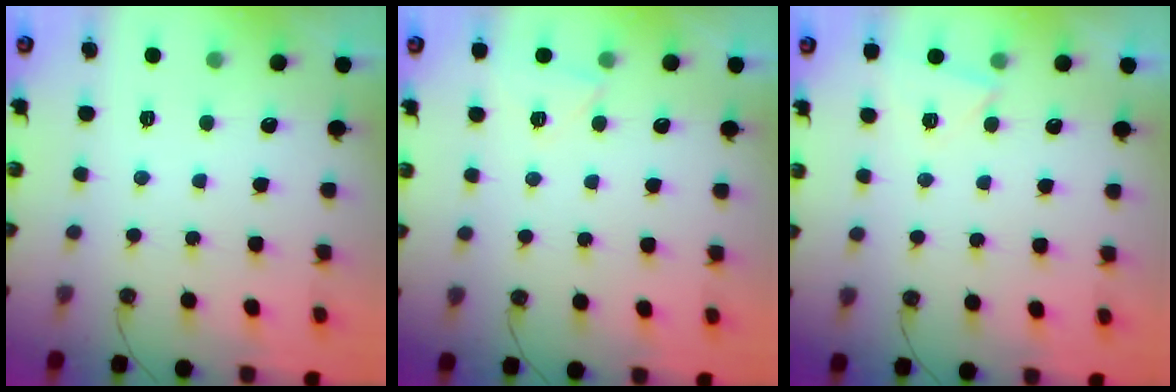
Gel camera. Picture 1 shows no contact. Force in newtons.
{"total": 4.0, "press": 4.0, "slide": 0.3}
{"total": 4.2, "press": 3.2, "slide": 2.8}